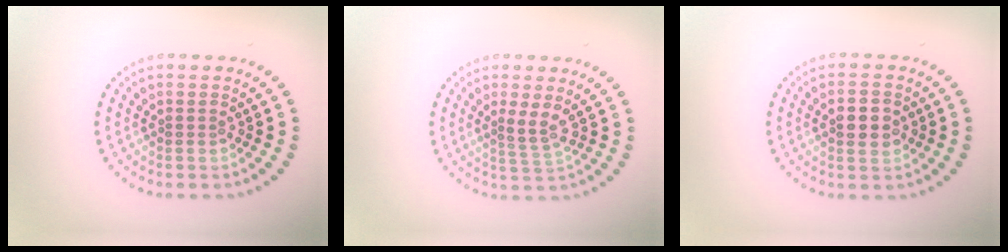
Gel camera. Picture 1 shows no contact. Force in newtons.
{"total": 1.9, "press": 1.3, "slide": 1.4}
{"total": 2.9, "press": 2.9, "slide": 0.1}